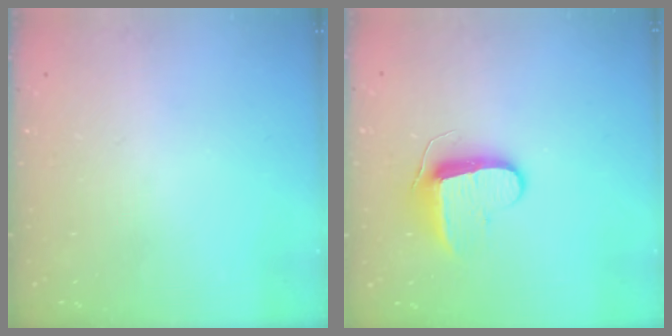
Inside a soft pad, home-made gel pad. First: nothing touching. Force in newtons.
{"total": 9.5, "press": 9.5, "slide": 0.6}